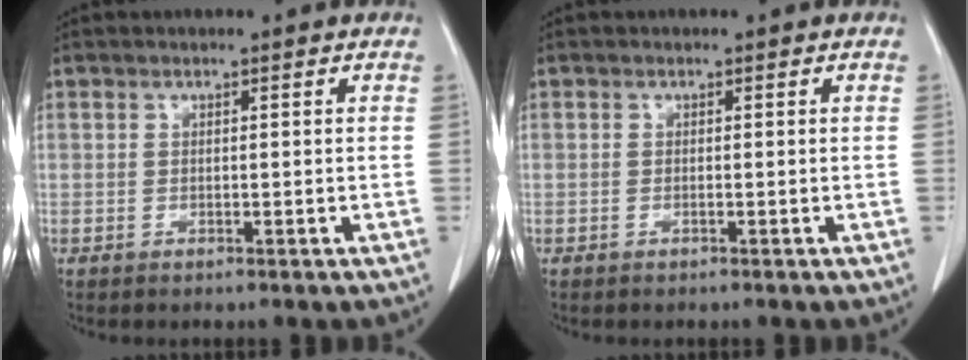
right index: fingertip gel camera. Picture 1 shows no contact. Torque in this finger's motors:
{"motor_torque": [-0.07, 0.05, -0.02, -0.01]}